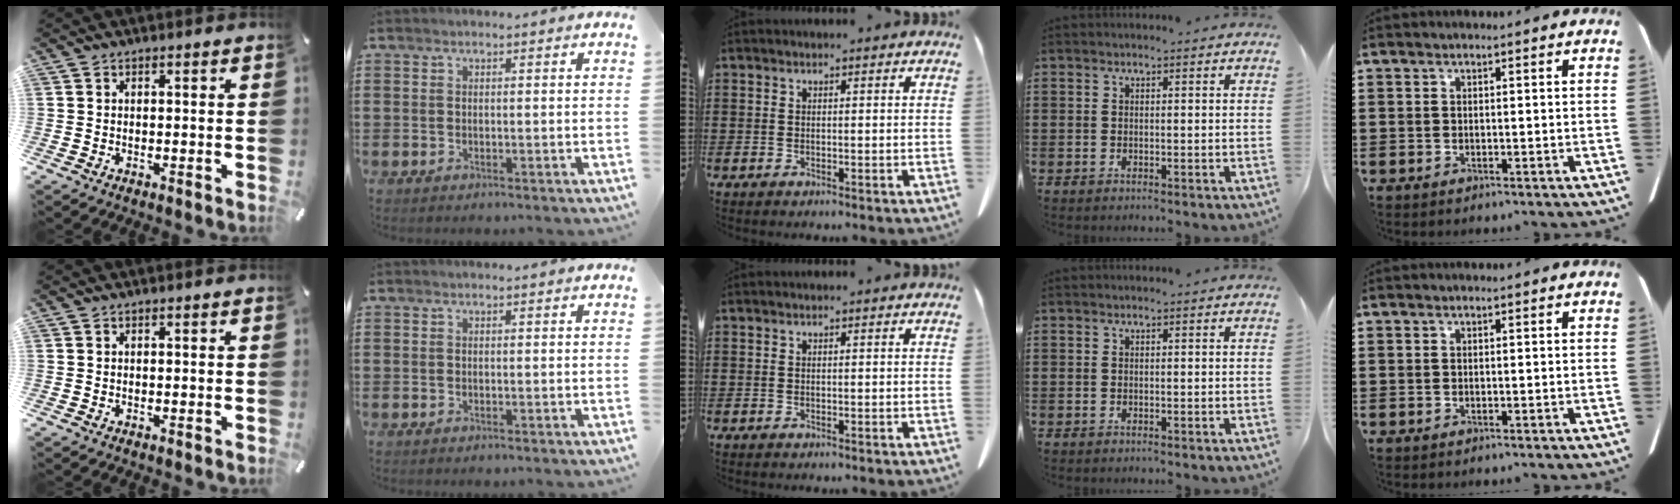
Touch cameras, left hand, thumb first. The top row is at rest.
{}